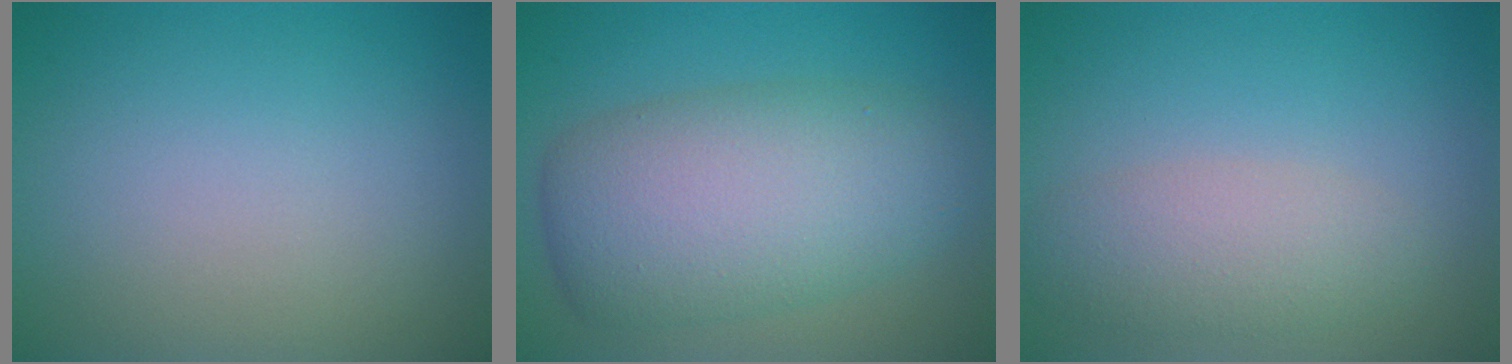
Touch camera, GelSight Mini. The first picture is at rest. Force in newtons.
{"total": 8.7, "press": 8.7, "slide": 0.4}
{"total": 3.2, "press": 3.2, "slide": 0.2}